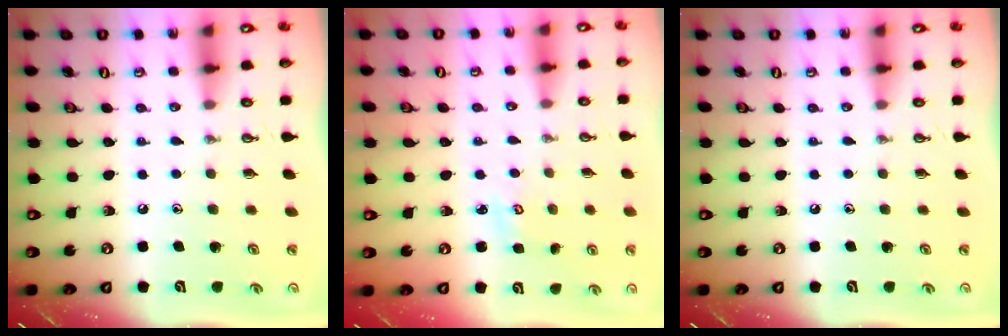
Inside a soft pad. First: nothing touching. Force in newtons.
{"total": 2.5, "press": 2.5, "slide": 0.2}
{"total": 0.0}